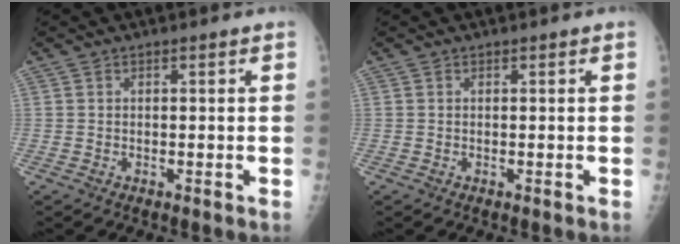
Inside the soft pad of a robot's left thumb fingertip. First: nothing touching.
{"total": 0.0}